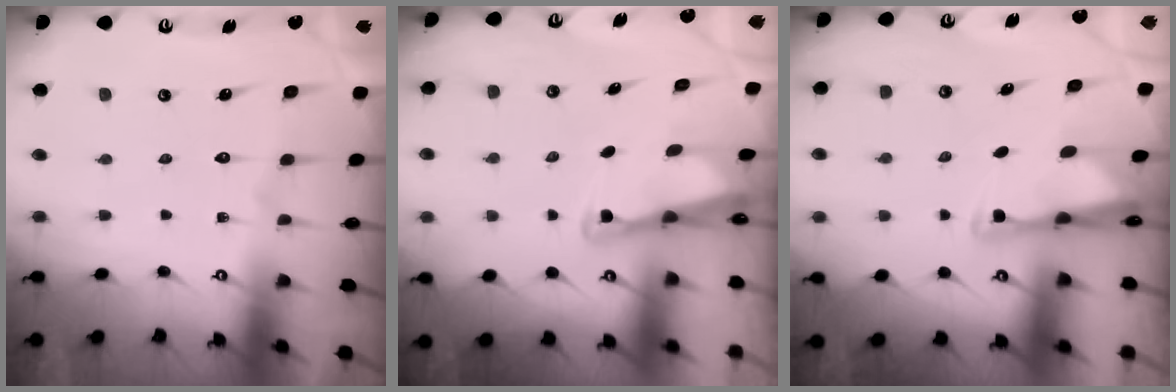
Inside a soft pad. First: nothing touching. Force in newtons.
{"total": 2.6, "press": 2.6, "slide": 0.2}
{"total": 2.7, "press": 2.7, "slide": 0.4}